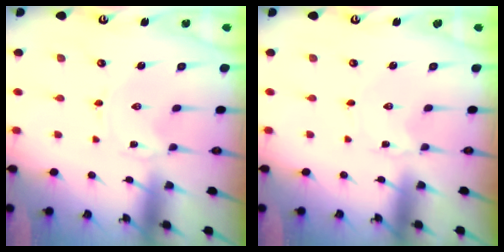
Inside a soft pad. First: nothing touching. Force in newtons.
{"total": 0.0}